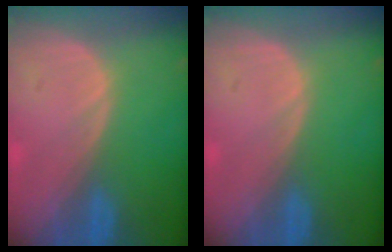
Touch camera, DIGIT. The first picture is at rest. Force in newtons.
{"total": 0.0}